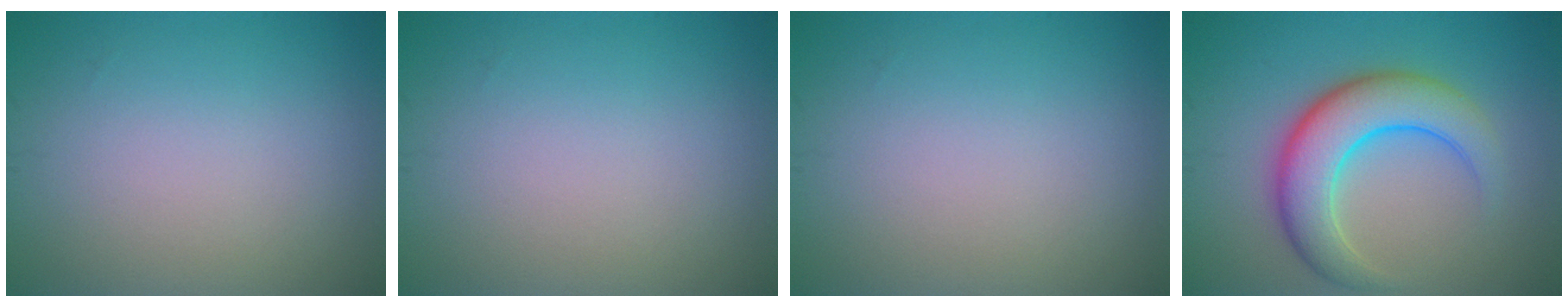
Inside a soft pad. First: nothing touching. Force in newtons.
{"total": 0.0}
{"total": 0.0}
{"total": 6.9, "press": 6.9, "slide": 0.2}